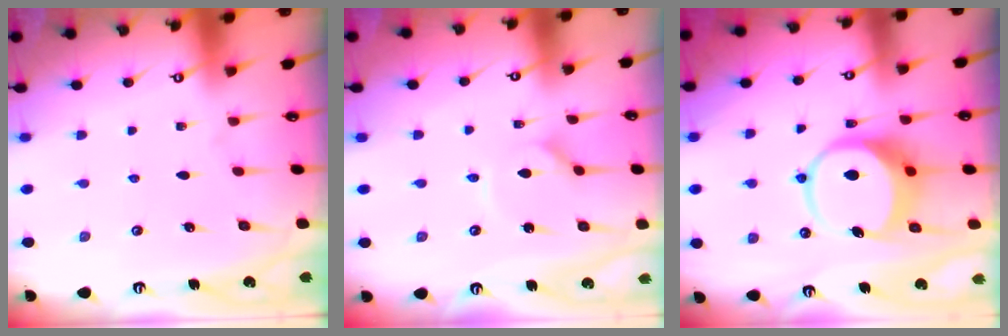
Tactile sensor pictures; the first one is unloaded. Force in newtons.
{"total": 1.8, "press": 1.7, "slide": 0.2}
{"total": 8.3, "press": 8.3, "slide": 1.1}